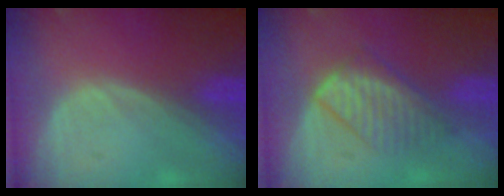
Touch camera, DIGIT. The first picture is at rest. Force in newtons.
{"total": 6.2, "press": 5.8, "slide": 2.3}